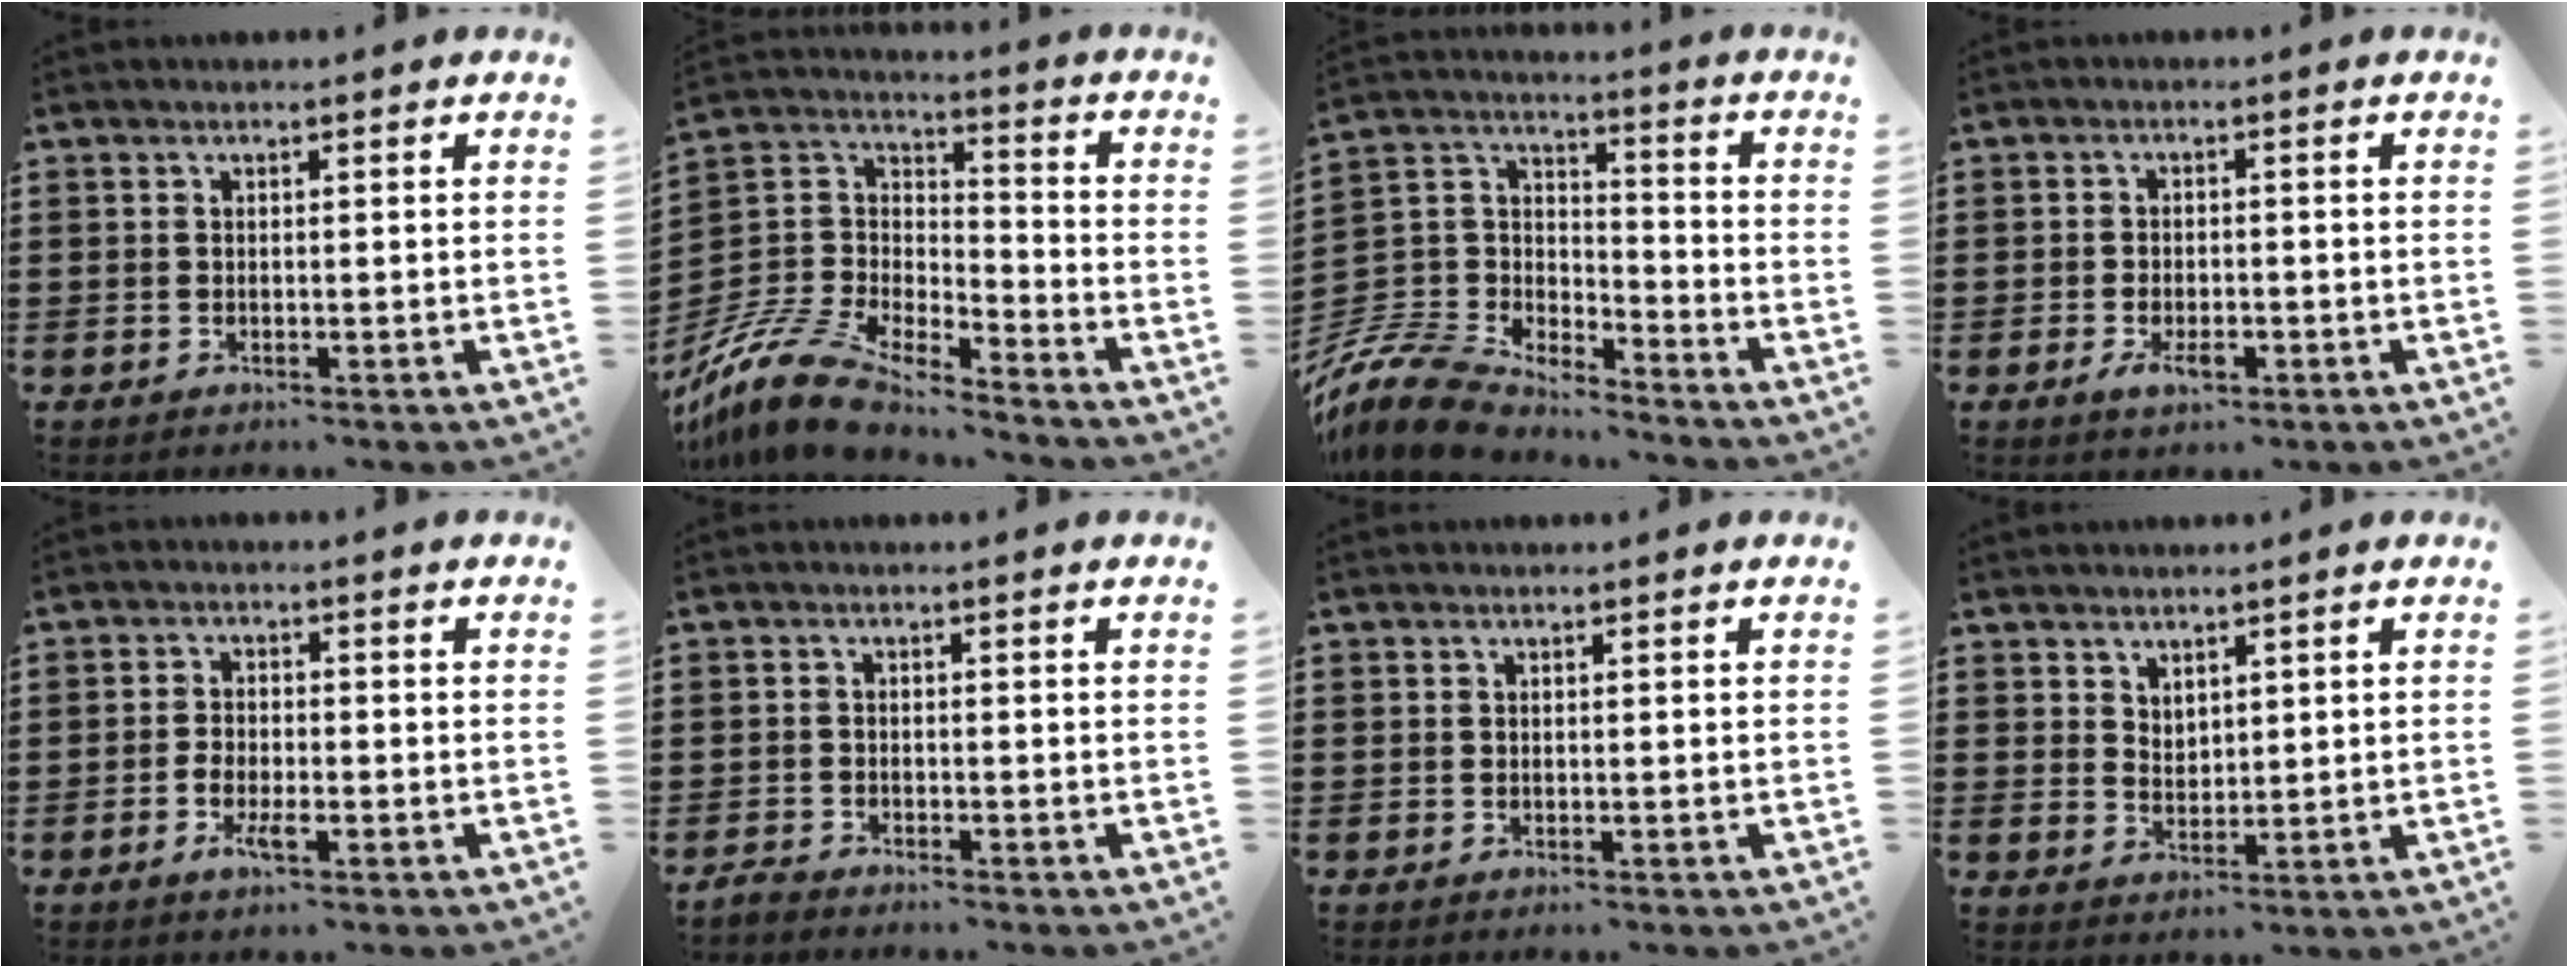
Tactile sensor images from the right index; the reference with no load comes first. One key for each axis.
{"total": 11.4, "fx": -10.4, "fy": 2.5, "fz": 3.9, "tx": -0.108, "ty": 0.010, "tz": -0.216}
{"total": 9.6, "fx": -8.9, "fy": 3.0, "fz": 2.1, "tx": -0.092, "ty": -0.003, "tz": -0.188}
{"total": 3.0, "fx": -1.3, "fy": 1.4, "fz": 2.4, "tx": -0.048, "ty": -0.004, "tz": -0.023}
{"total": 3.1, "fx": -1.3, "fy": 1.3, "fz": 2.5, "tx": -0.059, "ty": 0.000, "tz": -0.030}
{"total": 1.5, "fx": -1.5, "fy": 0.2, "fz": -0.1, "tx": -0.004, "ty": 0.004, "tz": -0.031}
{"total": 0.0}
{"total": 2.5, "fx": 2.2, "fy": 1.2, "fz": 0.2, "tx": -0.008, "ty": 0.004, "tz": 0.043}